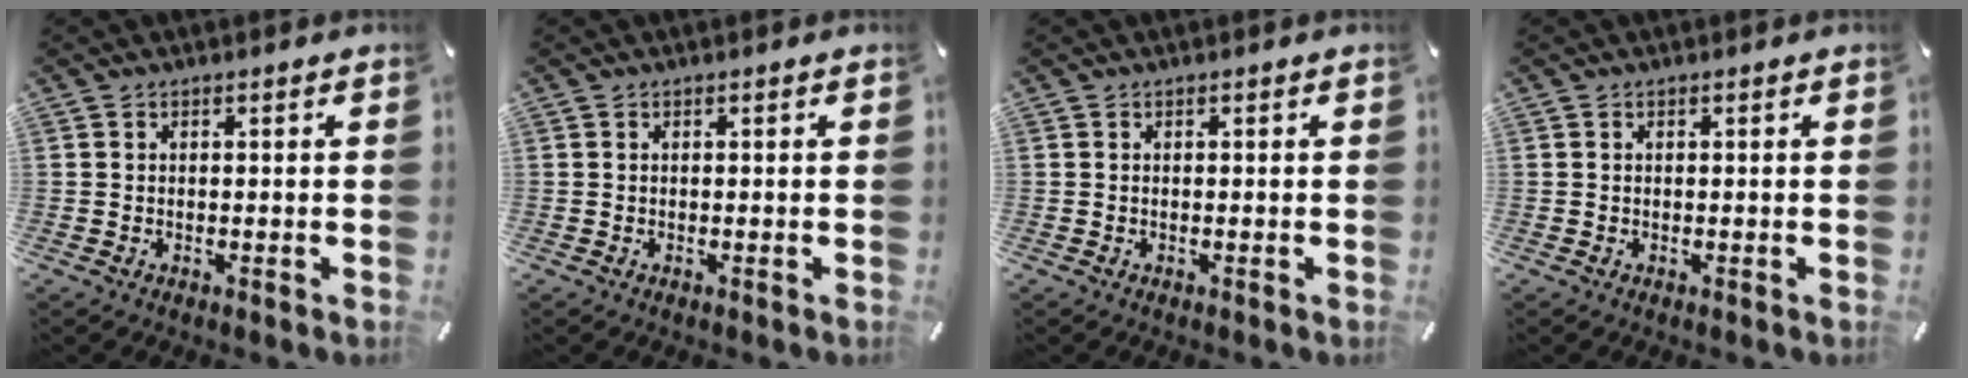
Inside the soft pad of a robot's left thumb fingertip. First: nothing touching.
{"total": 0.0}
{"total": 0.0}
{"total": 0.0}